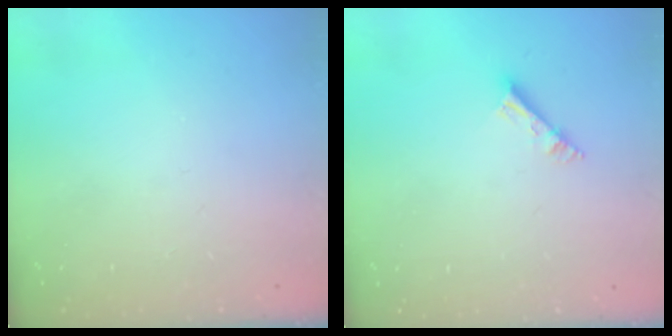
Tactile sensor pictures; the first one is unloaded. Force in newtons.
{"total": 4.1, "press": 4.1, "slide": 0.2}